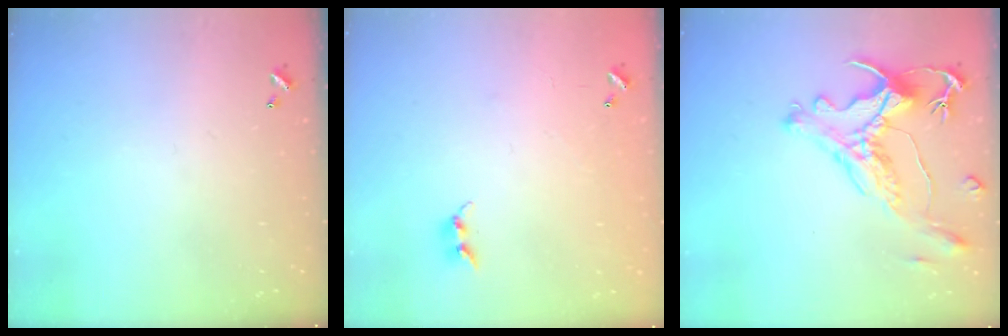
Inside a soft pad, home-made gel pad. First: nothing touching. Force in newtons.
{"total": 5.9, "press": 5.9, "slide": 0.4}
{"total": 1.9, "press": 1.4, "slide": 1.2}